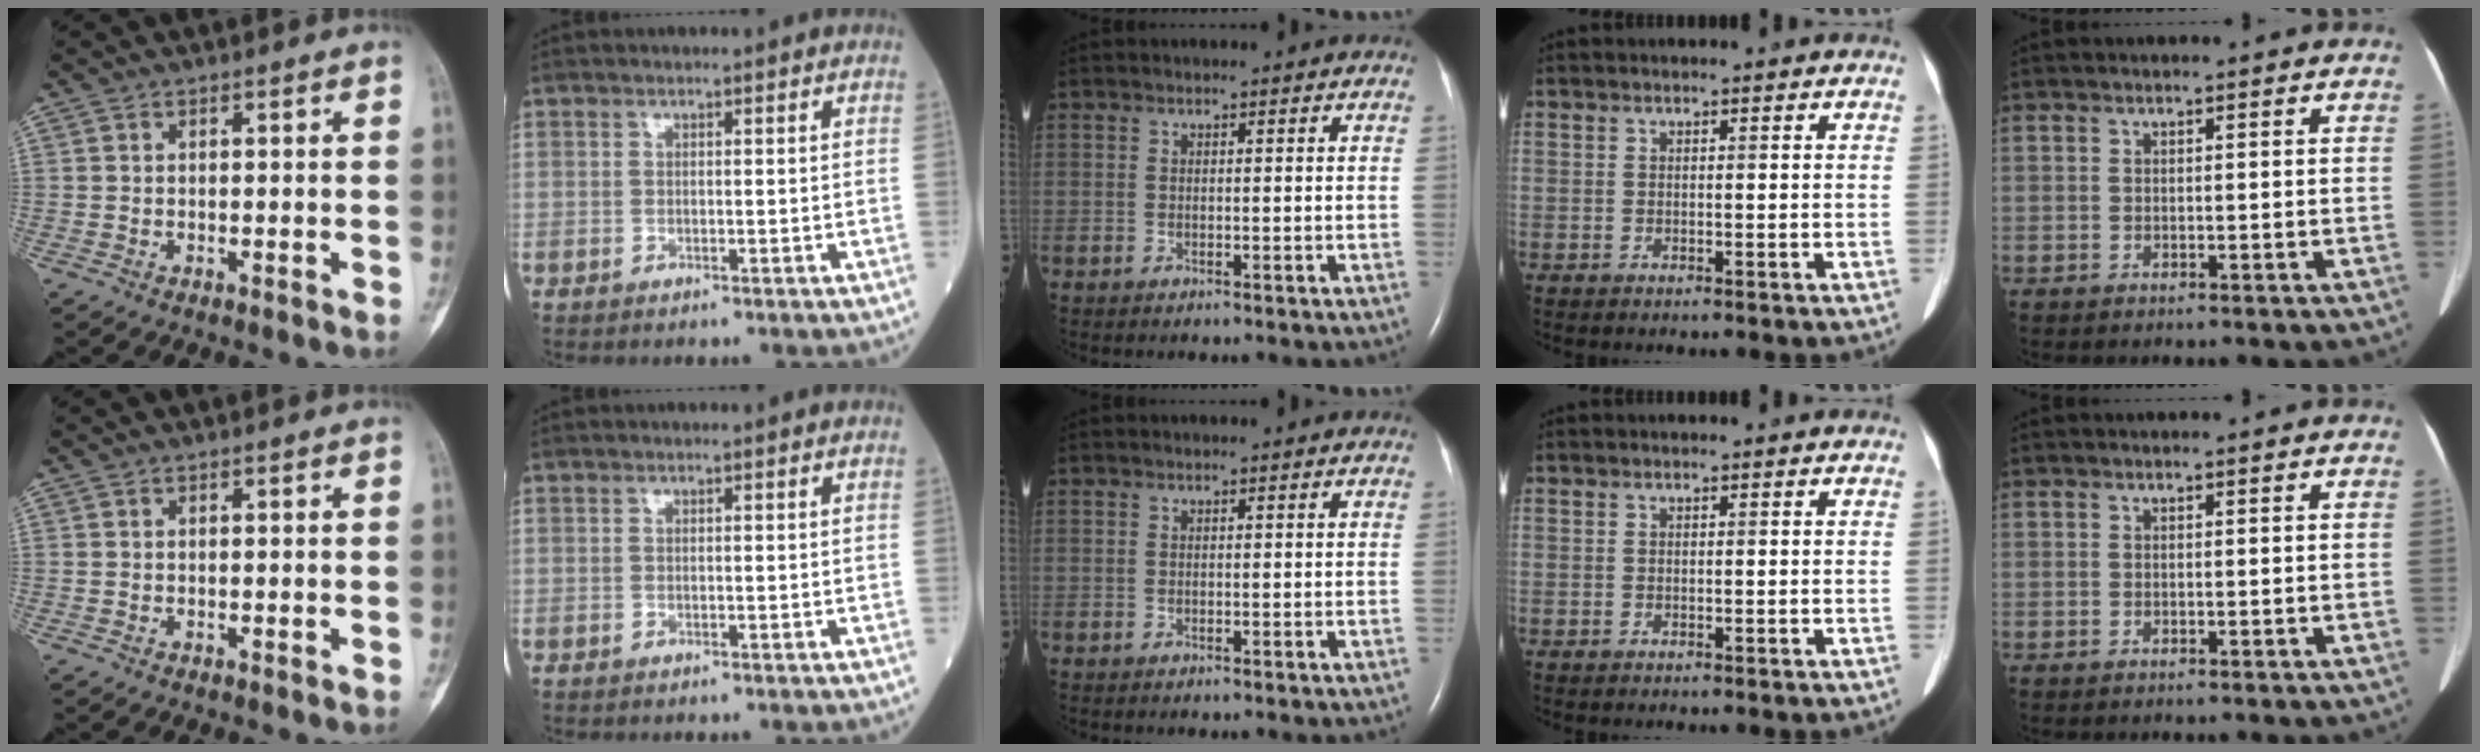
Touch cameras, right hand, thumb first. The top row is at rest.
{}